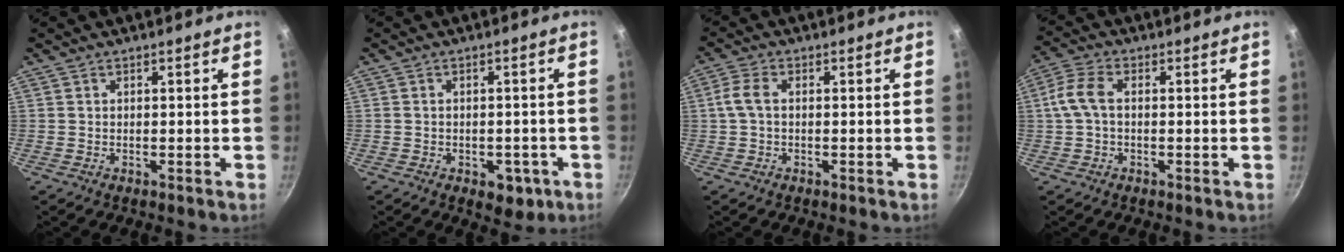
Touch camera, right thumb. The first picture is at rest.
{"total": 5.7, "force": [-2.3, 3.7, 3.7], "torque": [-0.023, 0.014, -0.018]}
{"total": 3.8, "force": [0.3, 1.9, 3.3], "torque": [-0.083, 0.012, 0.001]}
{"total": 5.9, "force": [0.4, 3.2, 5.0], "torque": [-0.118, 0.019, -0.002]}